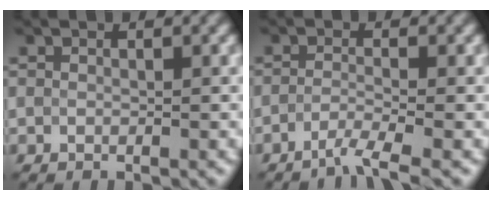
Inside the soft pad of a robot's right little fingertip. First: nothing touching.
{"total": 2.5, "force": [-2.4, -0.2, 0.8], "torque": [-0.015, -0.001, -0.055]}